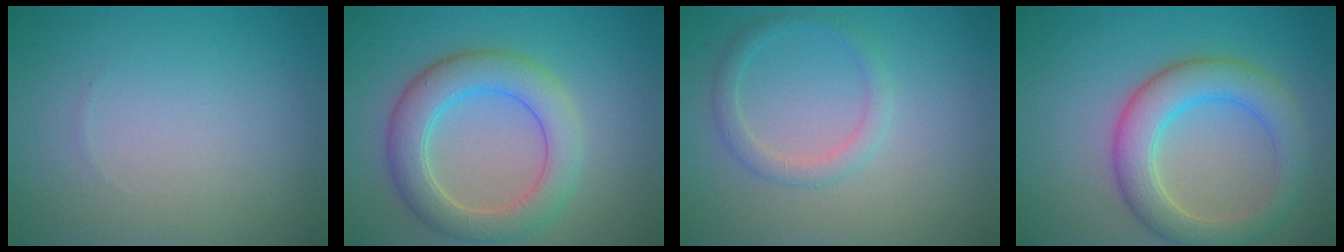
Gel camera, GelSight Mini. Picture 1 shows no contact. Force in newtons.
{"total": 5.6, "press": 5.6, "slide": 0.0}
{"total": 1.9, "press": 1.9, "slide": 0.2}
{"total": 5.7, "press": 5.7, "slide": 0.6}